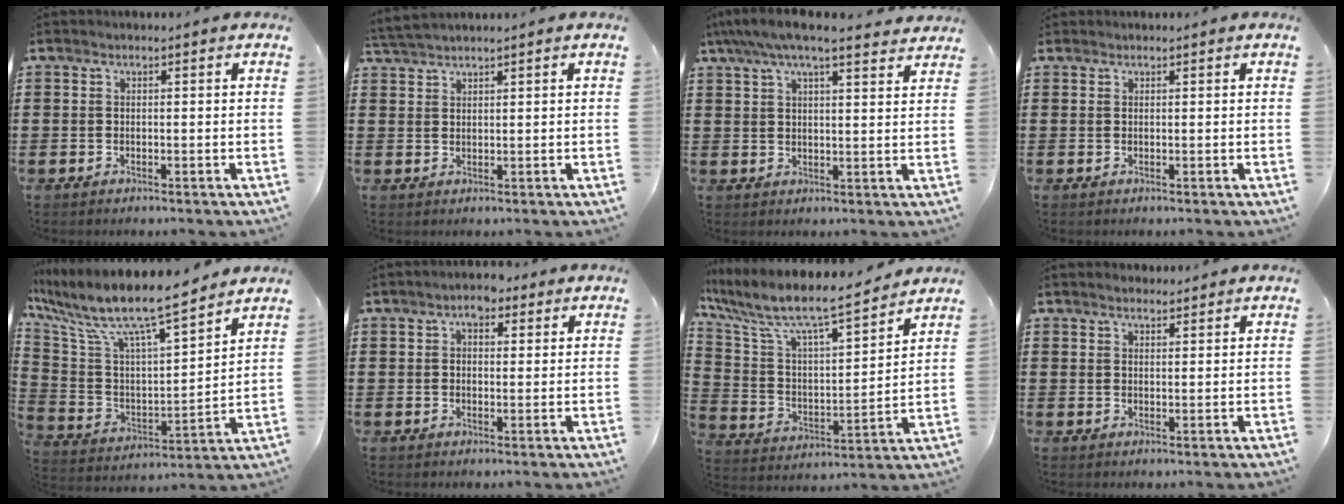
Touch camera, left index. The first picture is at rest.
{"total": 2.1, "force": [2.0, -0.2, 0.5], "torque": [-0.014, 0.000, 0.041]}
{"total": 6.3, "force": [5.2, 0.9, 3.4], "torque": [-0.080, -0.012, 0.094]}
{"total": 0.6, "force": [0.5, 0.3, 0.1], "torque": [-0.003, 0.001, 0.010]}
{"total": 9.9, "force": [8.1, 1.1, 5.5], "torque": [-0.143, -0.060, 0.133]}
{"total": 3.5, "force": [2.1, 1.8, 2.1], "torque": [-0.039, 0.008, 0.035]}
{"total": 8.7, "force": [7.5, 1.4, 4.2], "torque": [-0.120, -0.056, 0.120]}
{"total": 1.8, "force": [1.7, 0.4, 0.2], "torque": [-0.007, 0.004, 0.033]}